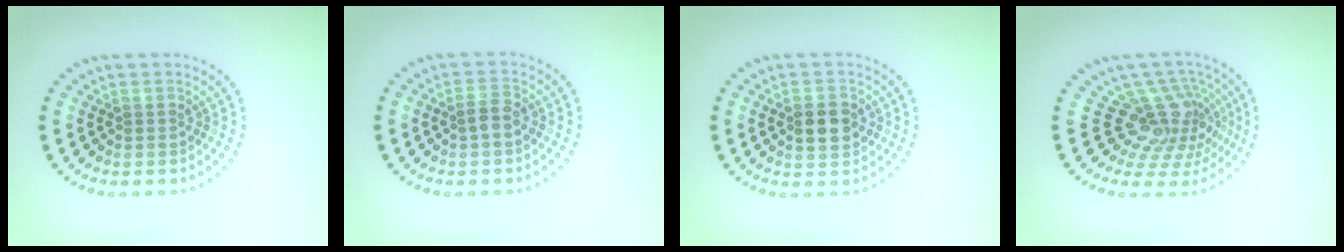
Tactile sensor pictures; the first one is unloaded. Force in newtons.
{"total": 1.6, "press": 1.5, "slide": 0.5}
{"total": 3.1, "press": 3.1, "slide": 0.1}
{"total": 4.7, "press": 3.0, "slide": 3.5}